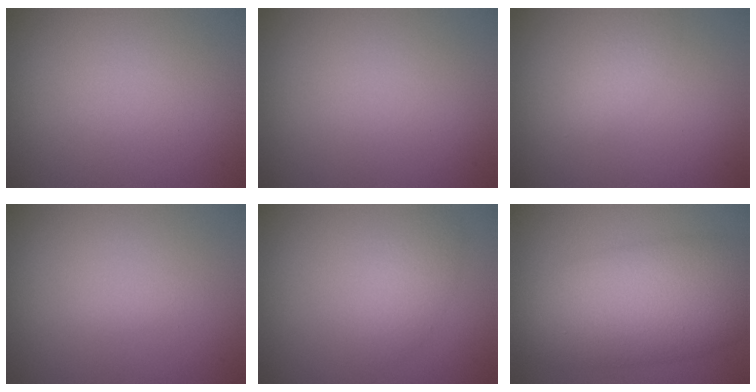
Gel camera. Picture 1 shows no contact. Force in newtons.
{"total": 0.0}
{"total": 1.4, "press": 1.4, "slide": 0.1}
{"total": 0.6, "press": 0.6, "slide": 0.1}
{"total": 1.8, "press": 1.8, "slide": 0.0}
{"total": 9.5, "press": 9.5, "slide": 0.1}